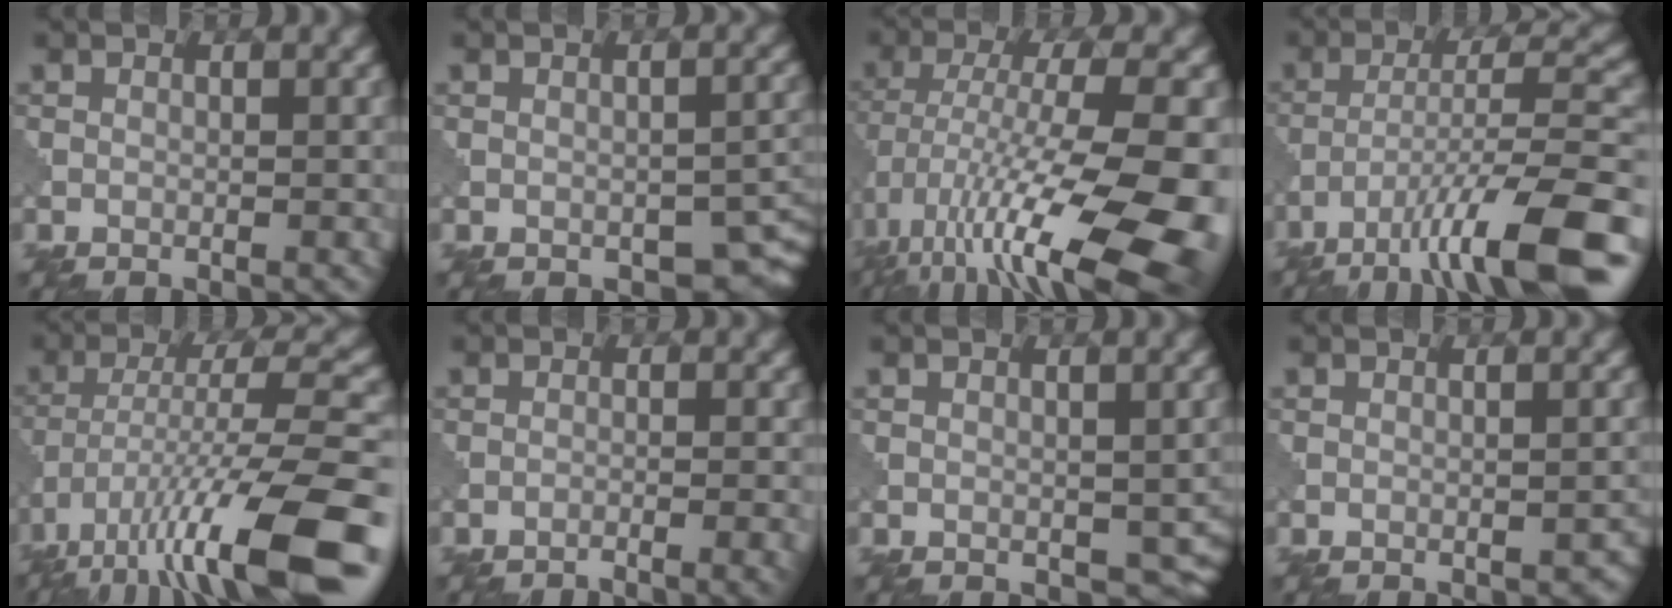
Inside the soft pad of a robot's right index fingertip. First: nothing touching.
{"total": 3.4, "force": [-1.5, 2.1, 2.2], "torque": [-0.017, -0.013, -0.010]}
{"total": 15.9, "force": [-6.8, 5.6, 13.2], "torque": [-0.226, -0.013, -0.101]}
{"total": 12.6, "force": [-7.6, 2.6, 9.7], "torque": [-0.155, 0.008, -0.125]}
{"total": 13.8, "force": [-7.6, 3.3, 11.0], "torque": [-0.200, 0.007, -0.127]}
{"total": 3.4, "force": [-2.5, 0.6, 2.2], "torque": [-0.029, 0.009, -0.045]}
{"total": 3.4, "force": [-0.3, 2.5, 2.3], "torque": [-0.030, -0.016, 0.003]}
{"total": 1.3, "force": [-1.0, 0.5, 0.5], "torque": [-0.005, 0.005, -0.008]}